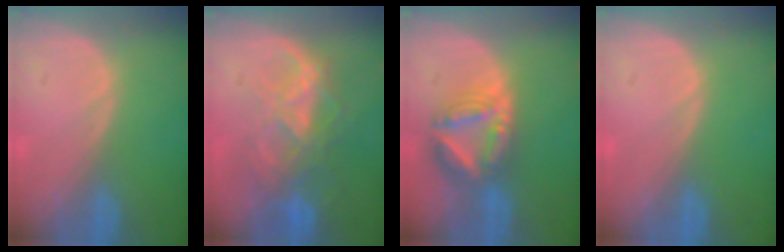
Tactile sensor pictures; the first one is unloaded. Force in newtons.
{"total": 8.6, "press": 7.5, "slide": 4.2}
{"total": 8.2, "press": 7.2, "slide": 4.0}
{"total": 0.0}